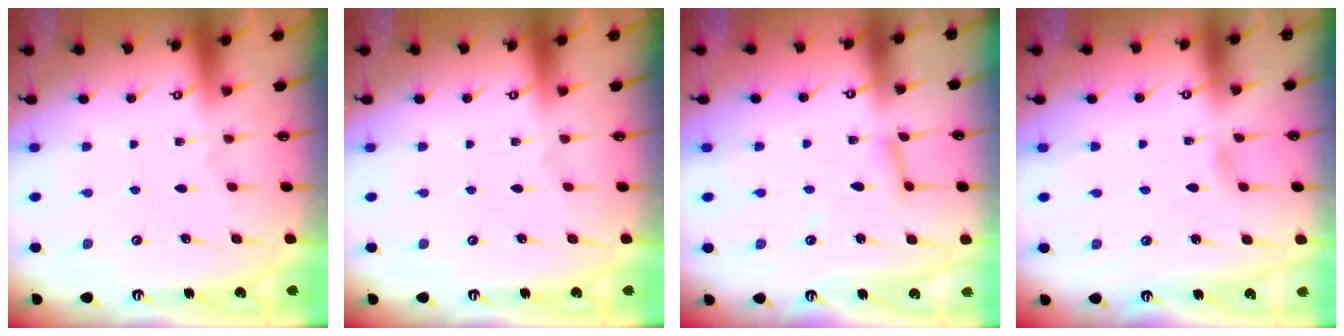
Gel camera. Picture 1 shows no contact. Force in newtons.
{"total": 0.0}
{"total": 4.2, "press": 4.2, "slide": 0.3}
{"total": 2.5, "press": 2.5, "slide": 0.3}